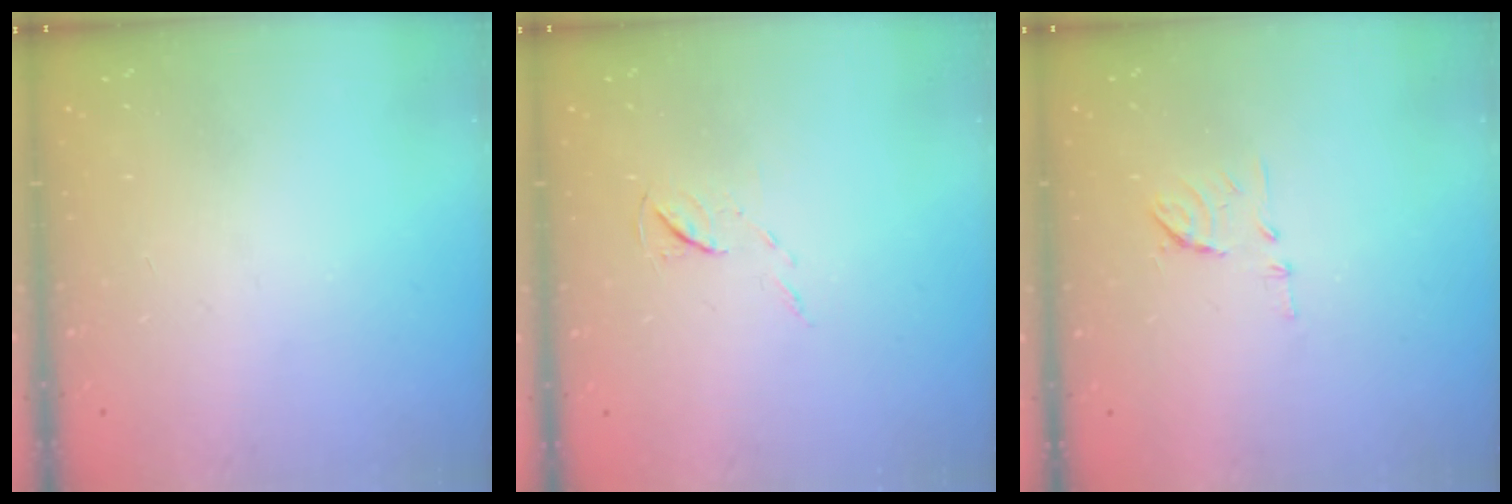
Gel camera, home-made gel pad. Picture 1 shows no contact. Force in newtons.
{"total": 5.2, "press": 5.1, "slide": 0.8}
{"total": 7.5, "press": 7.5, "slide": 0.8}